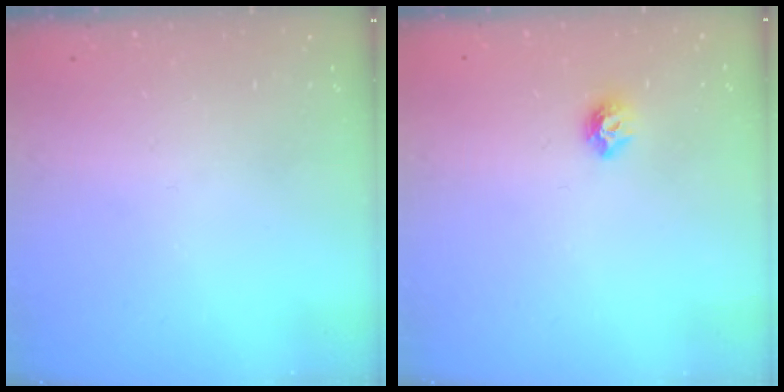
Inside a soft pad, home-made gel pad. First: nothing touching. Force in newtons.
{"total": 6.8, "press": 6.8, "slide": 0.7}